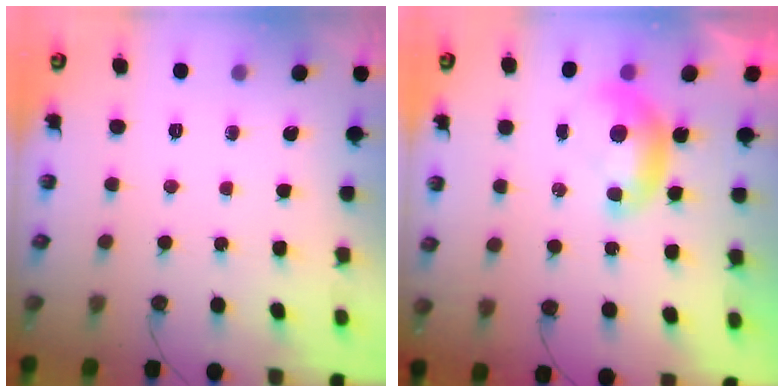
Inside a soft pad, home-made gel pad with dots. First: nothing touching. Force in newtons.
{"total": 0.0}